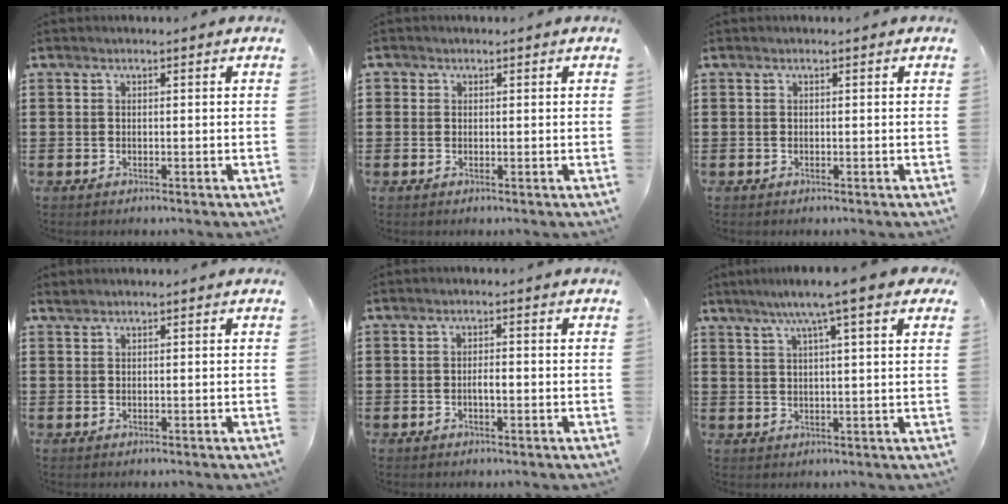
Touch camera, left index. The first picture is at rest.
{"total": 0.7, "force": [0.2, 0.7, 0.1], "torque": [-0.004, 0.006, 0.003]}
{"total": 0.0}
{"total": 0.5, "force": [0.5, 0.0, 0.2], "torque": [-0.006, -0.001, 0.011]}
{"total": 1.7, "force": [-0.5, 0.5, 1.6], "torque": [-0.030, 0.003, -0.009]}
{"total": 6.8, "force": [4.7, 0.1, 5.0], "torque": [-0.109, -0.004, 0.078]}